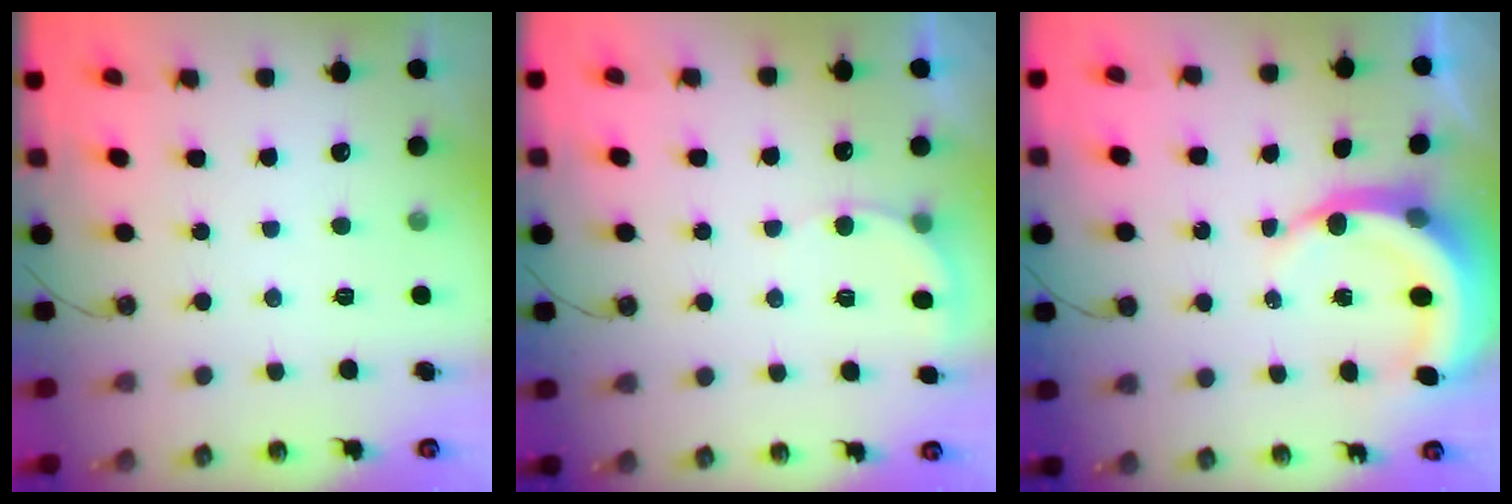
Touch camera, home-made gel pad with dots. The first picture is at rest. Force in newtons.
{"total": 4.4, "press": 4.2, "slide": 1.2}
{"total": 6.9, "press": 6.9, "slide": 0.9}